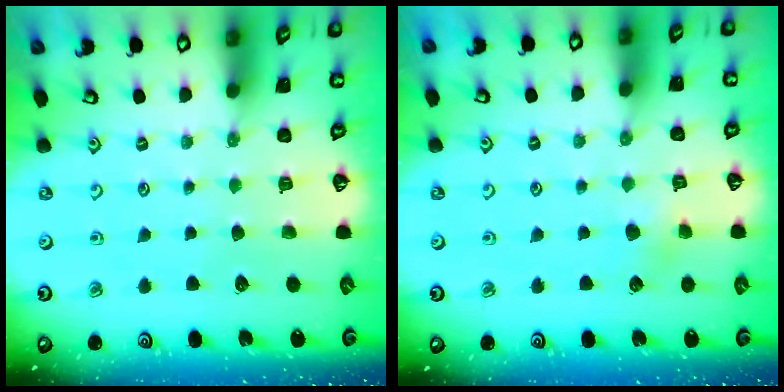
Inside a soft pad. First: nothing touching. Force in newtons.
{"total": 4.2, "press": 4.2, "slide": 0.6}